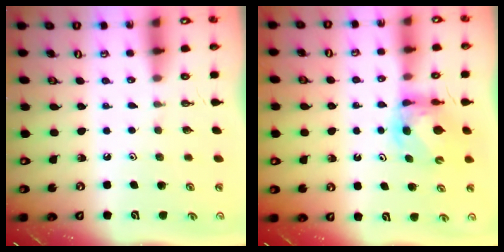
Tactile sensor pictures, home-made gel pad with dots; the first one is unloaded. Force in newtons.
{"total": 6.1, "press": 6.0, "slide": 0.4}